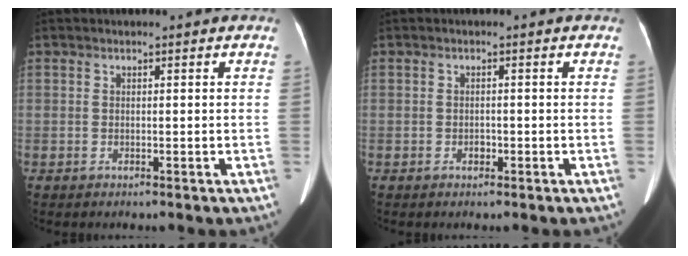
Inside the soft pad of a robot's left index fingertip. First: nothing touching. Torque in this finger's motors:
{"motor_torque": [0.33, 0.25, 0.09, 0.03]}